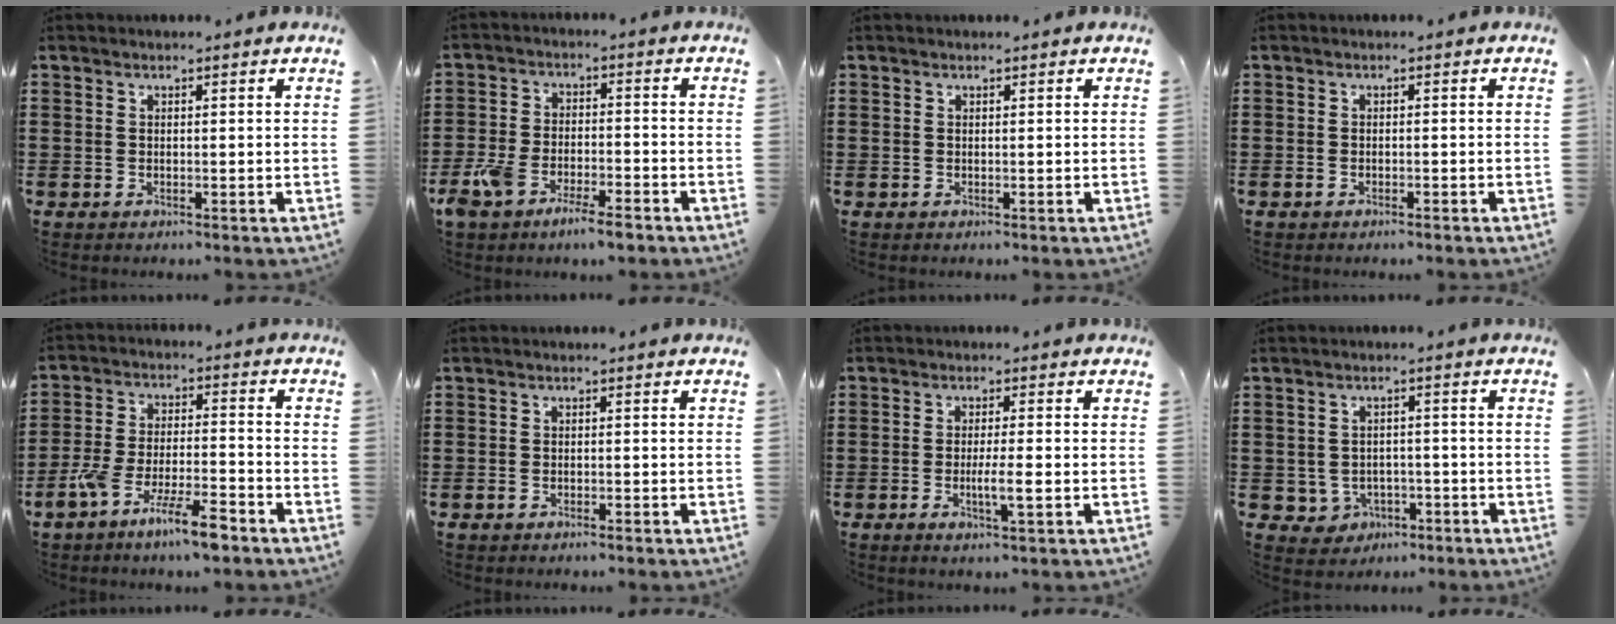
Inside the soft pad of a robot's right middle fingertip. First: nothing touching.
{"total": 6.6, "force": [-4.9, 2.2, 3.8], "torque": [-0.095, -0.002, -0.098]}
{"total": 0.0}
{"total": 0.8, "force": [-0.7, 0.2, 0.4], "torque": [-0.011, -0.002, -0.013]}
{"total": 9.2, "force": [-6.8, 1.5, 6.1], "torque": [-0.127, 0.001, -0.132]}
{"total": 1.0, "force": [-0.8, 0.2, 0.4], "torque": [-0.013, -0.003, -0.016]}
{"total": 3.9, "force": [-1.3, 0.3, 3.7], "torque": [-0.065, -0.004, -0.023]}
{"total": 2.8, "force": [-1.7, 2.2, 0.5], "torque": [-0.022, 0.000, -0.037]}